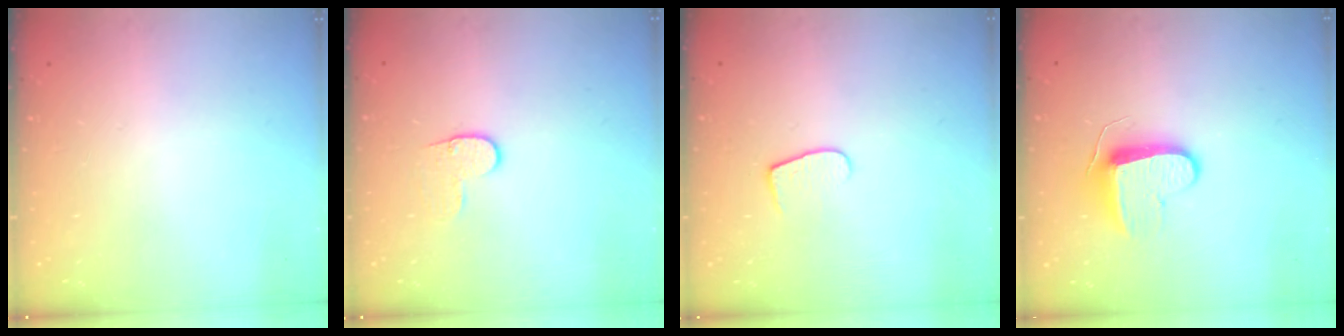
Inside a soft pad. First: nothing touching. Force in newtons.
{"total": 5.7, "press": 5.6, "slide": 0.6}
{"total": 5.5, "press": 5.5, "slide": 0.5}
{"total": 9.4, "press": 9.4, "slide": 0.2}